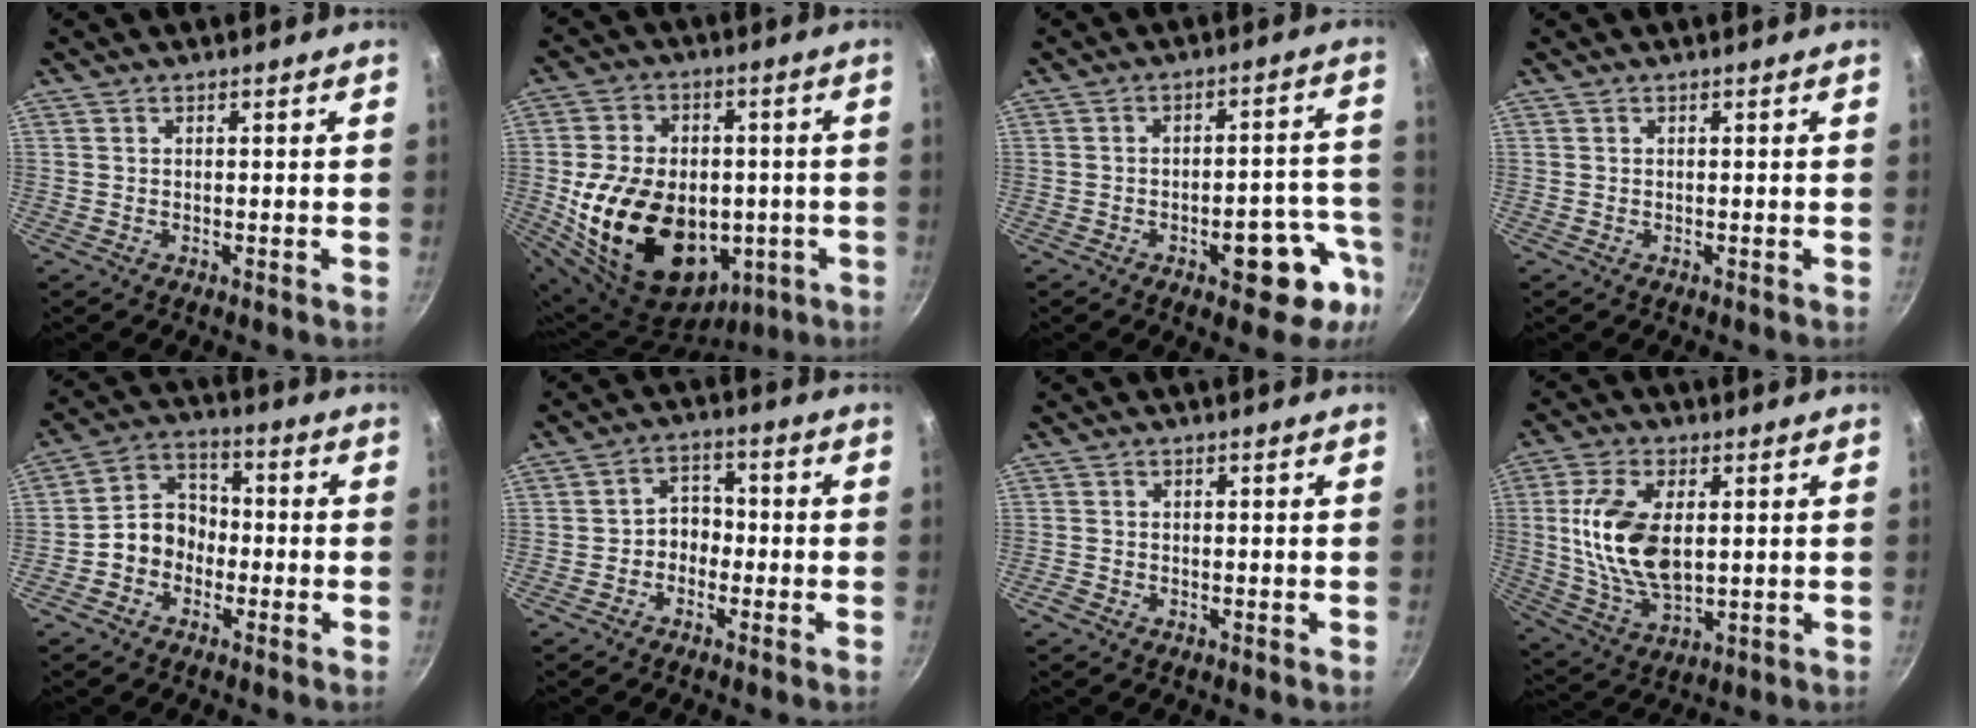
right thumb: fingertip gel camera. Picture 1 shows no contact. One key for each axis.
{"total": 24.4, "fx": -3.5, "fy": 17.5, "fz": 16.7, "tx": -0.281, "ty": 0.021, "tz": -0.035}
{"total": 12.3, "fx": -5.7, "fy": 5.7, "fz": 9.2, "tx": -0.061, "ty": 0.046, "tz": -0.067}
{"total": 0.0}
{"total": 8.0, "fx": -2.4, "fy": 6.7, "fz": 3.8, "tx": -0.028, "ty": 0.040, "tz": -0.058}
{"total": 4.1, "fx": -1.2, "fy": 3.3, "fz": 2.2, "tx": -0.008, "ty": 0.021, "tz": -0.028}
{"total": 1.1, "fx": -0.7, "fy": 0.7, "fz": 0.4, "tx": -0.013, "ty": 0.002, "tz": -0.016}
{"total": 14.7, "fx": 1.8, "fy": 8.0, "fz": 12.2, "tx": -0.229, "ty": -0.008, "tz": 0.039}